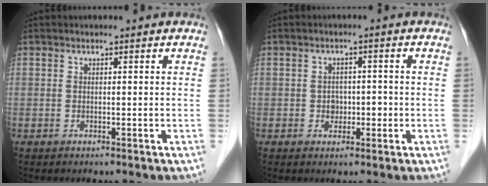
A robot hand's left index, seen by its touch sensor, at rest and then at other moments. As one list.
[{"total": 2.6, "force": [-0.8, 2.1, 1.3], "torque": [-0.016, 0.008, -0.007]}]